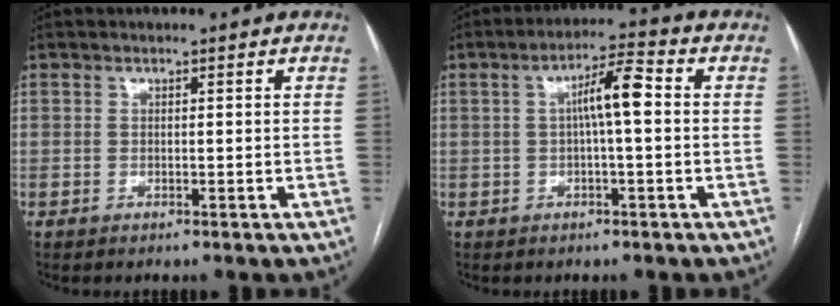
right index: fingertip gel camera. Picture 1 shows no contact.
{"total": 6.1, "force": [0.4, 0.7, 6.1], "torque": [-0.103, 0.019, 0.006]}